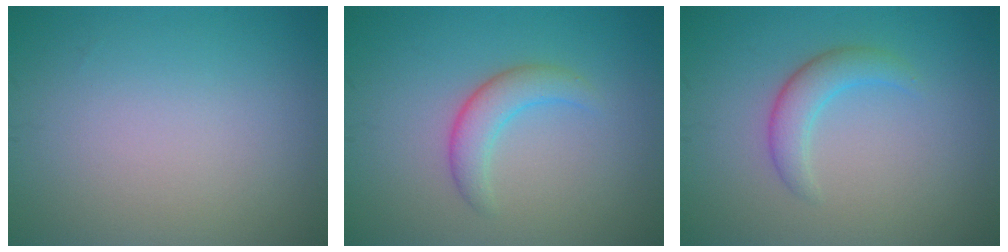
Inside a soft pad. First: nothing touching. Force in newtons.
{"total": 2.8, "press": 2.8, "slide": 0.2}
{"total": 2.6, "press": 2.6, "slide": 0.2}